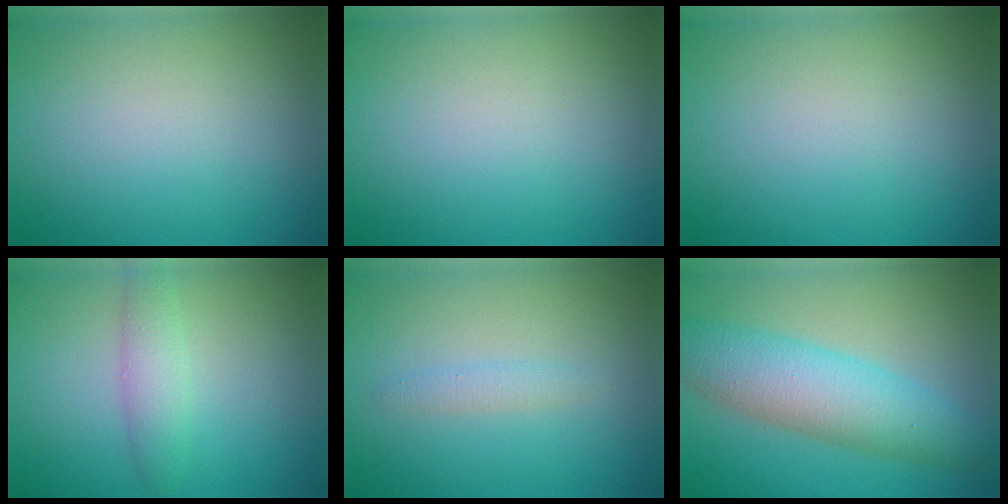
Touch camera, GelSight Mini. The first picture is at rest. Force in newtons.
{"total": 0.0}
{"total": 0.0}
{"total": 2.5, "press": 2.5, "slide": 0.1}
{"total": 1.2, "press": 1.2, "slide": 0.1}
{"total": 6.9, "press": 6.9, "slide": 0.1}